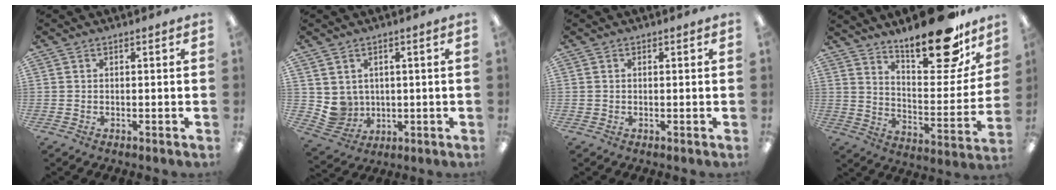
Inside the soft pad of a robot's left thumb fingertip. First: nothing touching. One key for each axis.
{"total": 5.3, "fx": 2.1, "fy": 4.9, "fz": 0.2, "tx": -0.024, "ty": -0.014, "tz": 0.046}
{"total": 0.6, "fx": 0.2, "fy": 0.5, "fz": -0.2, "tx": 0.004, "ty": 0.006, "tz": 0.002}
{"total": 21.6, "fx": 16.8, "fy": 6.9, "fz": 11.7, "tx": -0.174, "ty": -0.114, "tz": 0.279}